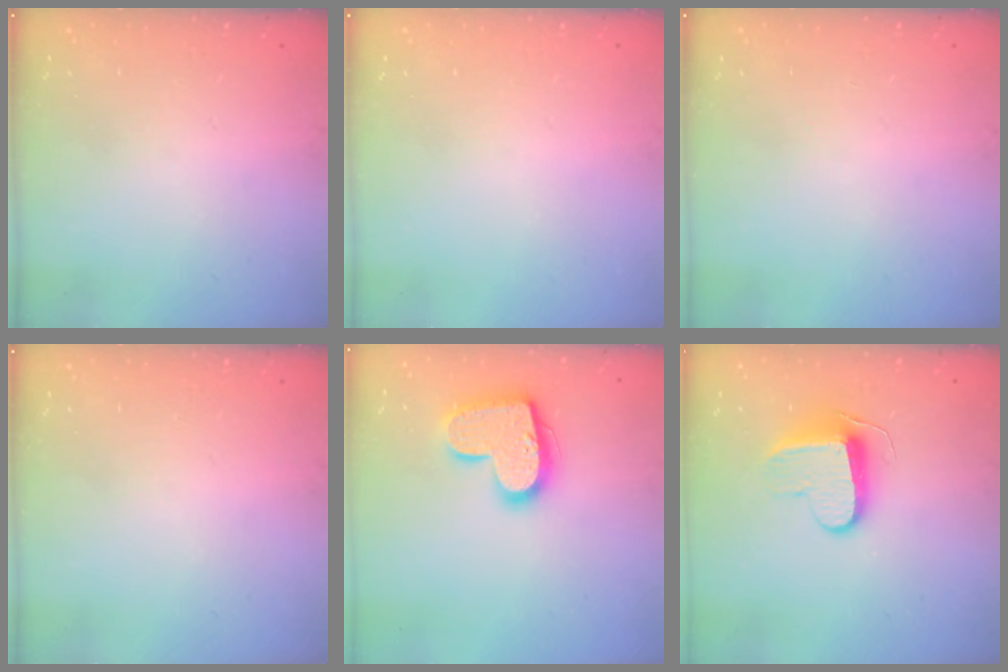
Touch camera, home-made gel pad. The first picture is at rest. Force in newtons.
{"total": 0.0}
{"total": 0.0}
{"total": 0.0}
{"total": 16.4, "press": 16.4, "slide": 1.0}
{"total": 9.5, "press": 9.5, "slide": 0.1}